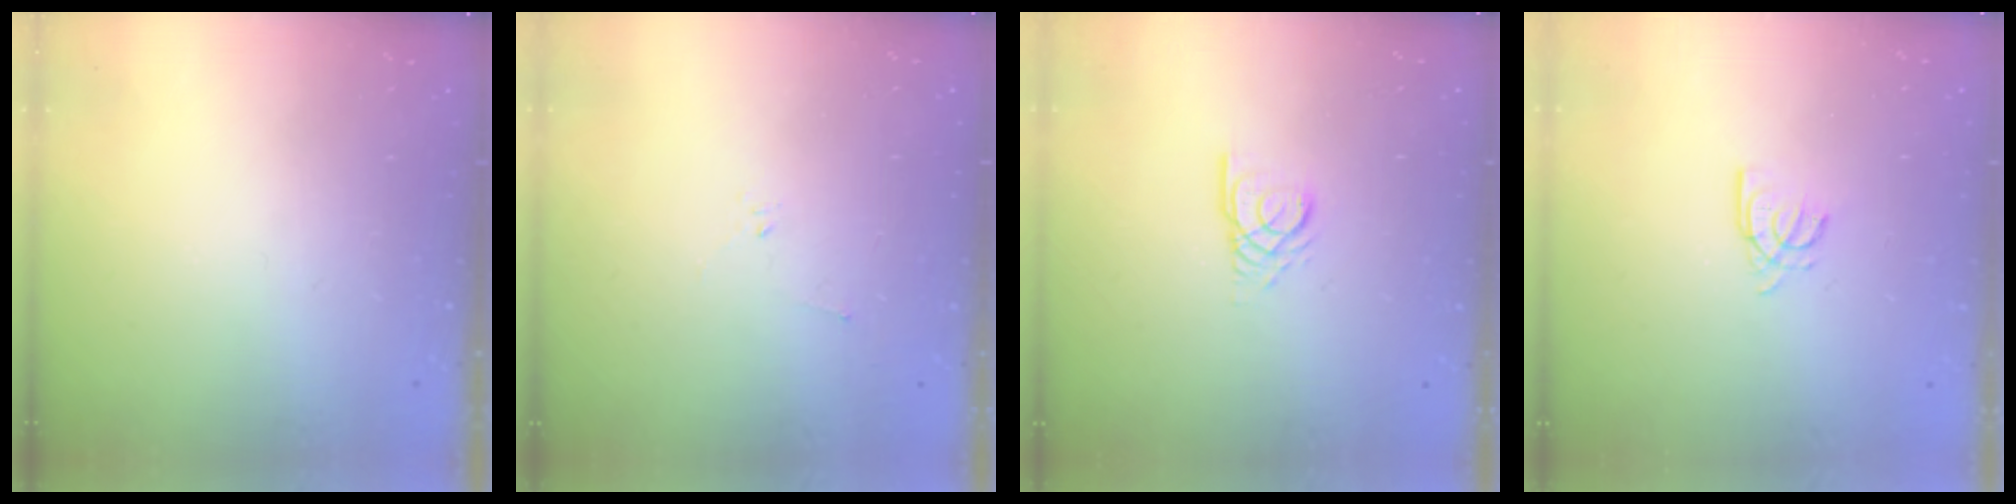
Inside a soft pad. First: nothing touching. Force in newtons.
{"total": 2.2, "press": 2.1, "slide": 0.7}
{"total": 3.0, "press": 2.9, "slide": 0.3}
{"total": 5.0, "press": 5.0, "slide": 0.4}